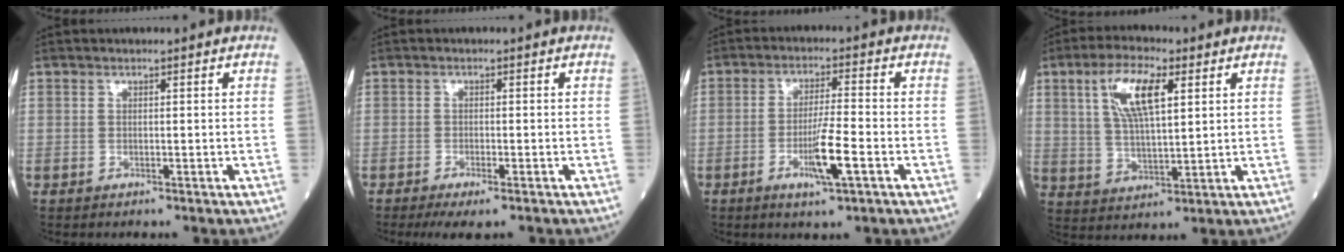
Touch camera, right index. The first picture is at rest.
{"total": 4.3, "force": [-3.1, 0.8, 2.9], "torque": [-0.048, -0.010, -0.046]}
{"total": 6.8, "force": [-2.7, 0.0, 6.3], "torque": [-0.122, -0.012, -0.049]}
{"total": 9.6, "force": [3.6, 2.6, 8.5], "torque": [-0.174, 0.009, 0.072]}